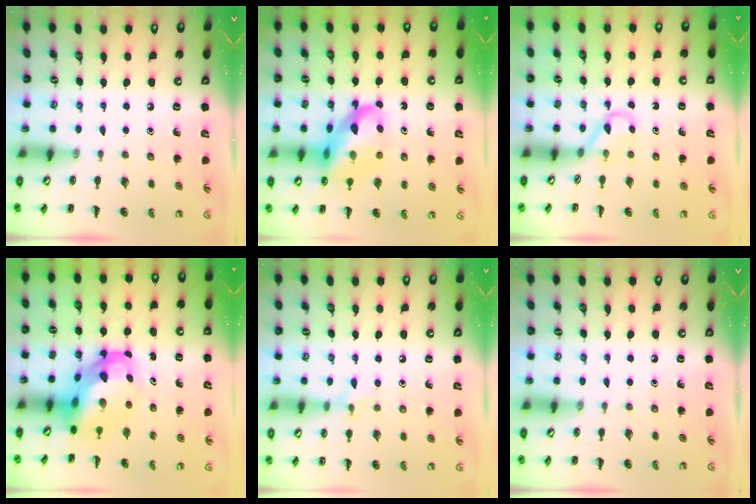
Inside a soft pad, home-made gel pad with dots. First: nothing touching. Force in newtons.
{"total": 16.0, "press": 15.4, "slide": 4.1}
{"total": 2.6, "press": 2.4, "slide": 0.9}
{"total": 7.0, "press": 6.7, "slide": 1.8}
{"total": 4.9, "press": 4.7, "slide": 1.3}
{"total": 0.0}